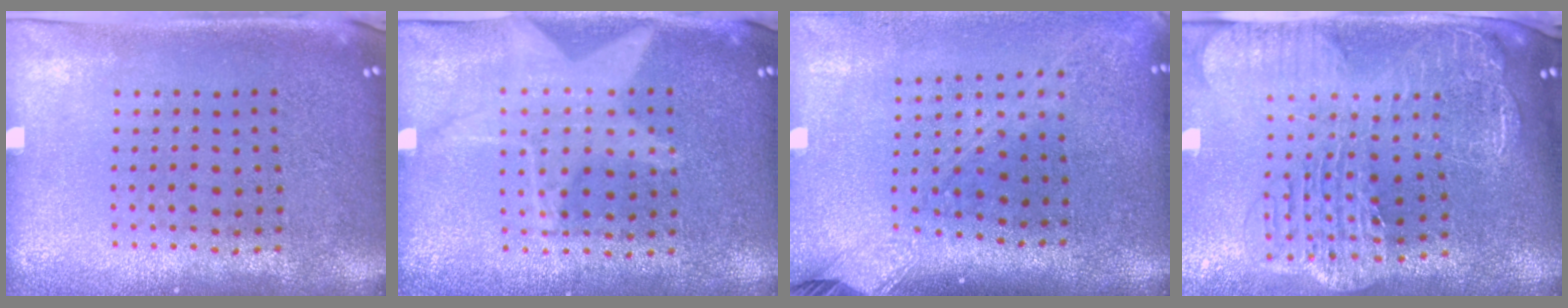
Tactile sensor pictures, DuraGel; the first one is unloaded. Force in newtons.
{"total": 1.1, "press": 1.1, "slide": 0.3}
{"total": 2.2, "press": 1.6, "slide": 1.5}
{"total": 3.4, "press": 2.8, "slide": 1.9}